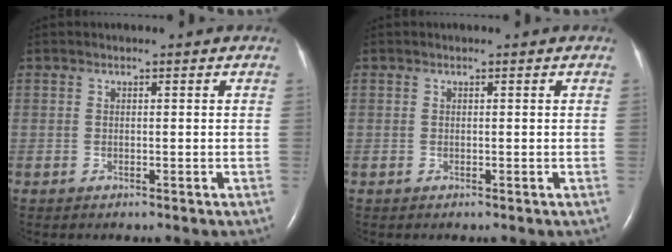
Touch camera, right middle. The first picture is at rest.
{"total": 0.0}